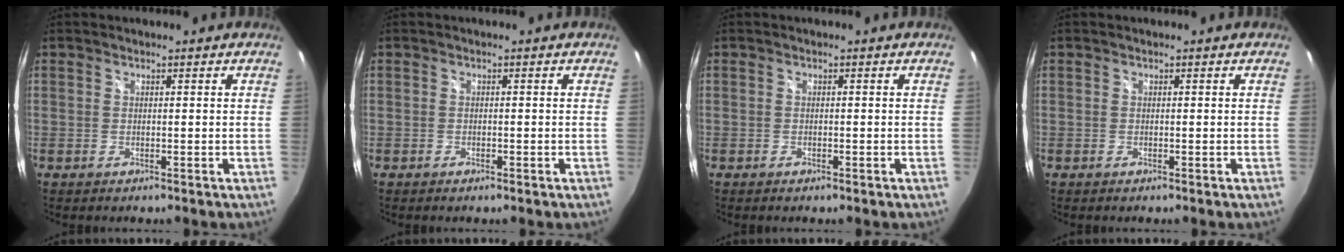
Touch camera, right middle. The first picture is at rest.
{"total": 1.0, "force": [-0.7, 0.5, 0.6], "torque": [-0.010, -0.003, -0.012]}
{"total": 0.8, "force": [-0.6, 0.3, 0.4], "torque": [-0.007, -0.003, -0.011]}
{"total": 0.0}